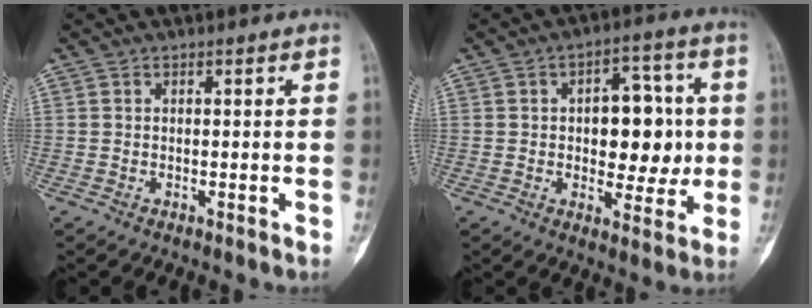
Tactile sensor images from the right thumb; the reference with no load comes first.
{"total": 12.9, "force": [0.5, 7.7, 10.3], "torque": [-0.091, 0.015, 0.010]}